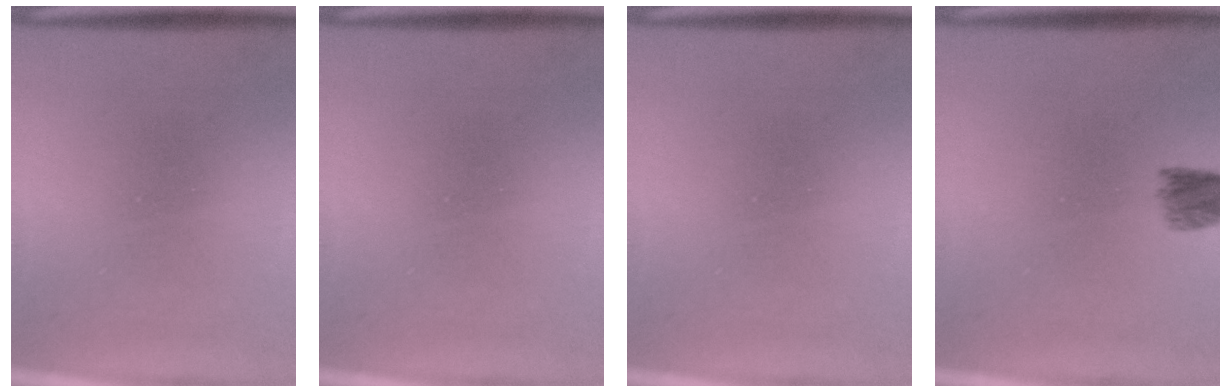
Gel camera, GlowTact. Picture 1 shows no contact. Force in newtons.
{"total": 0.0}
{"total": 0.0}
{"total": 4.1}